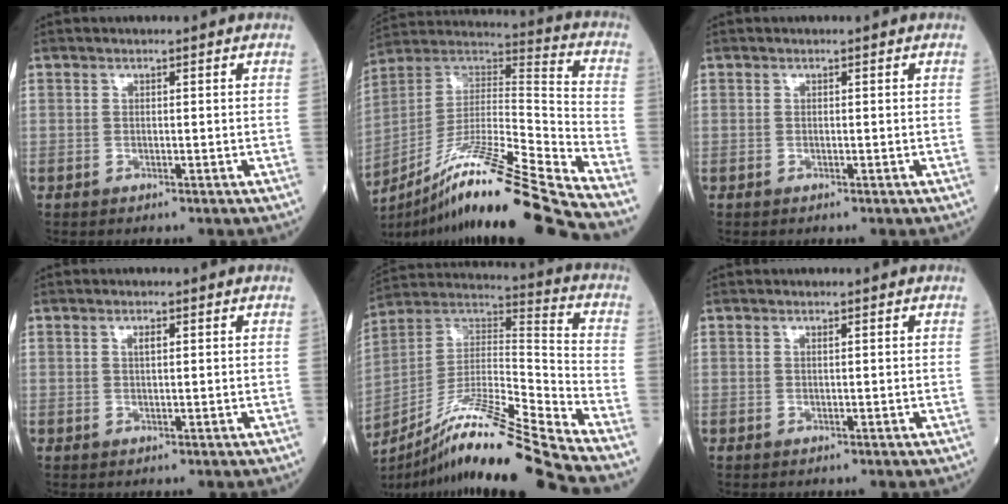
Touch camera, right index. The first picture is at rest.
{"total": 23.4, "force": [-18.2, -1.6, 14.6], "torque": [-0.253, -0.014, -0.326]}
{"total": 0.0}
{"total": 1.1, "force": [0.5, 0.3, 0.9], "torque": [-0.017, 0.001, 0.007]}
{"total": 20.9, "force": [-16.8, -1.9, 12.2], "torque": [-0.237, -0.010, -0.307]}
{"total": 0.0}